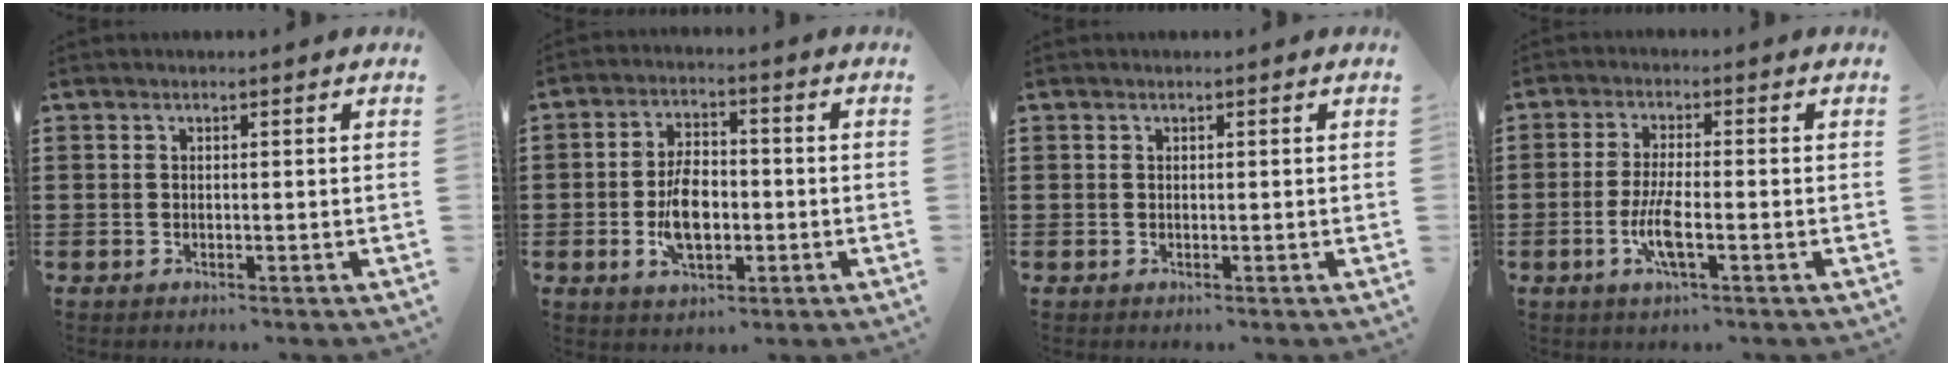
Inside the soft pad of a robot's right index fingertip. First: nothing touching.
{"total": 7.2, "force": [-1.4, 4.0, 5.9], "torque": [-0.116, 0.002, -0.028]}
{"total": 0.0}
{"total": 5.2, "force": [-1.7, 0.9, 4.8], "torque": [-0.101, -0.007, -0.036]}